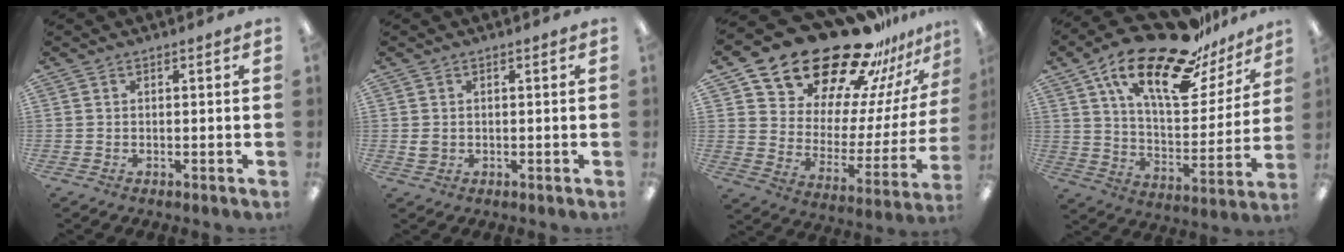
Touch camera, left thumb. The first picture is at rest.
{"total": 1.8, "force": [0.4, 1.5, 0.9], "torque": [-0.010, 0.001, 0.005]}
{"total": 24.6, "force": [21.0, 10.0, 8.3], "torque": [-0.122, -0.164, 0.372]}
{"total": 25.6, "force": [16.9, 9.8, 16.6], "torque": [-0.265, -0.097, 0.281]}